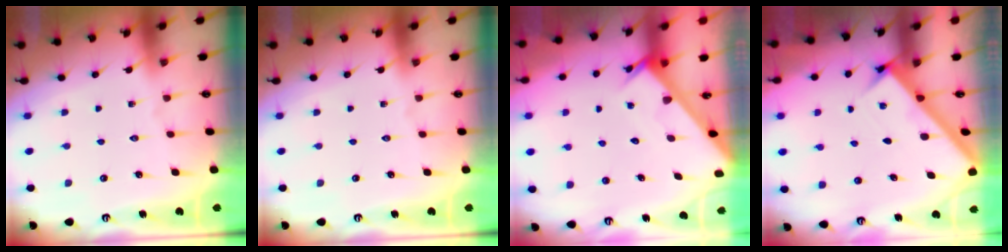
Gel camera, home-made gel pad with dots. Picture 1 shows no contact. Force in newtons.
{"total": 0.0}
{"total": 4.1, "press": 4.1, "slide": 0.3}
{"total": 2.8, "press": 2.8, "slide": 0.4}